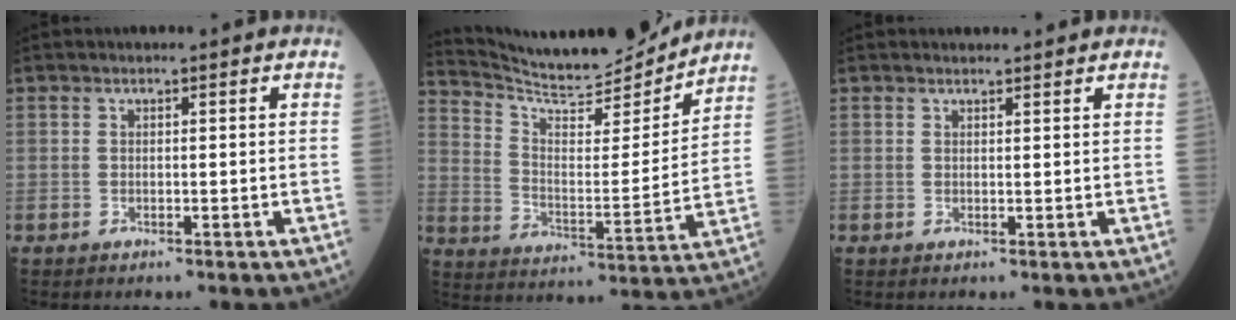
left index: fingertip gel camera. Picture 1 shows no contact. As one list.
[{"total": 15.1, "force": [14.7, 0.4, 3.3], "torque": [-0.071, -0.027, 0.234]}, {"total": 2.1, "force": [2.1, 0.2, 0.4], "torque": [-0.008, 0.008, 0.027]}]